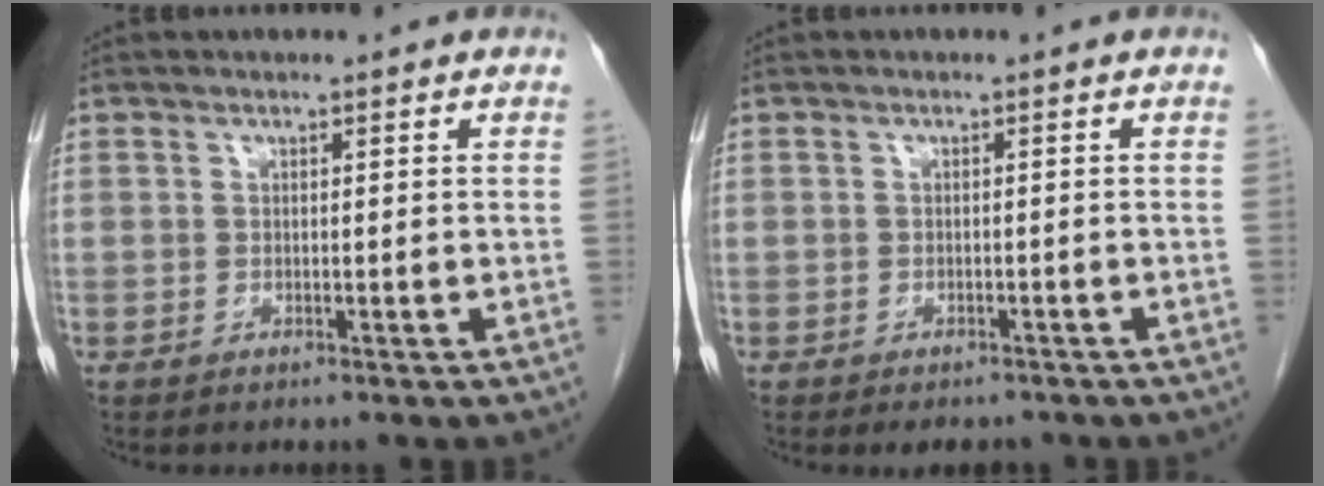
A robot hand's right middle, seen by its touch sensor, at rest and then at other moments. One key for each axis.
{"total": 3.1, "fx": -2.6, "fy": 1.5, "fz": 0.8, "tx": -0.007, "ty": -0.001, "tz": -0.032}